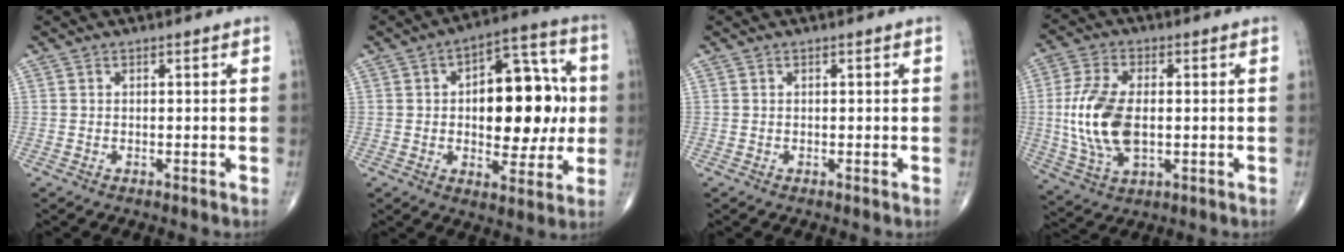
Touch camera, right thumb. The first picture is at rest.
{"total": 18.8, "force": [0.9, 10.1, 15.9], "torque": [-0.173, 0.020, 0.014]}
{"total": 0.0}
{"total": 13.4, "force": [-0.3, 7.2, 11.3], "torque": [-0.240, -0.002, -0.002]}